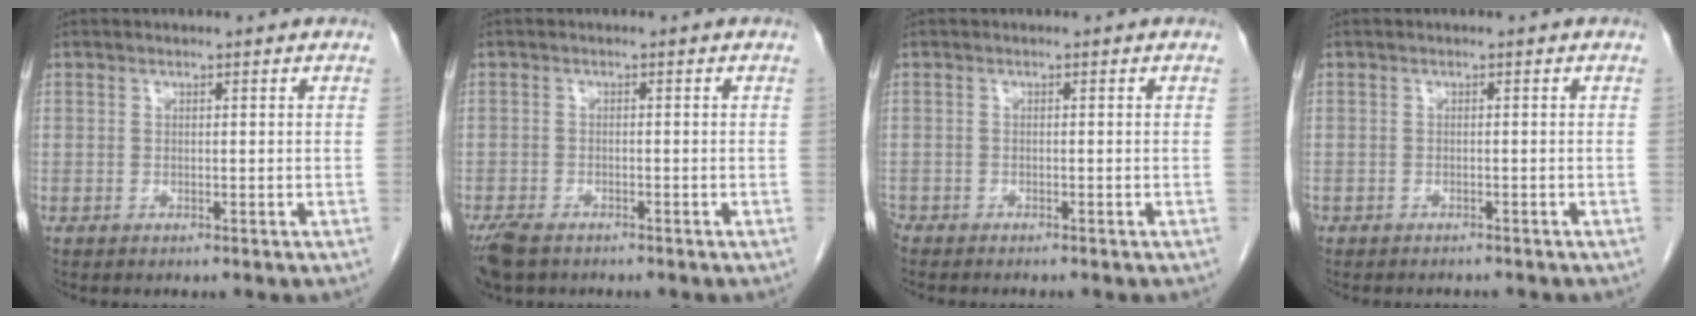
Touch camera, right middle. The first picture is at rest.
{"total": 5.1, "force": [-3.8, 2.2, 2.4], "torque": [-0.048, -0.010, -0.063]}
{"total": 2.9, "force": [-2.7, 0.4, 0.9], "torque": [-0.014, -0.007, -0.044]}
{"total": 2.6, "force": [-2.4, 1.0, 0.5], "torque": [-0.009, -0.002, -0.031]}